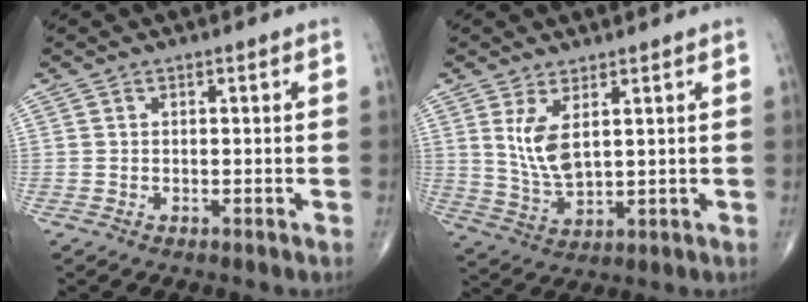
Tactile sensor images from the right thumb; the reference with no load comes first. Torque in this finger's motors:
{"motor_torque": [-0.47, 0.76, 0.75, 0.38, 0.07]}